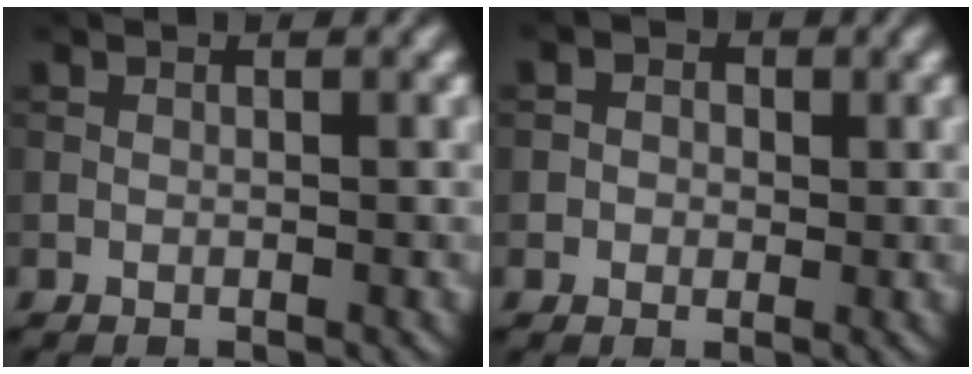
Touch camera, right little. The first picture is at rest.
{"total": 2.5, "force": [0.5, 2.3, 0.9], "torque": [0.000, -0.001, -0.008]}